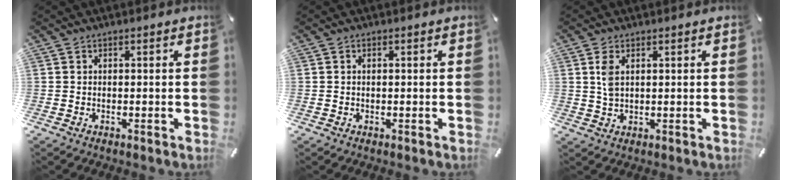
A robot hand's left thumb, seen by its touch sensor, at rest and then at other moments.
{"total": 0.7, "force": [0.0, 0.4, 0.6], "torque": [-0.013, 0.001, -0.001]}
{"total": 3.5, "force": [1.1, 1.7, 2.9], "torque": [-0.070, 0.003, 0.016]}